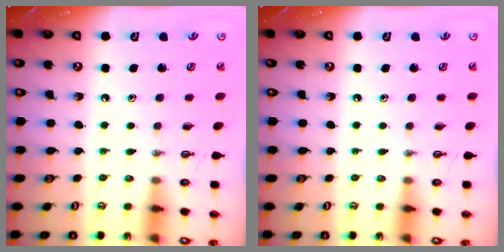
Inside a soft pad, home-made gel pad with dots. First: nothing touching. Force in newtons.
{"total": 0.0}